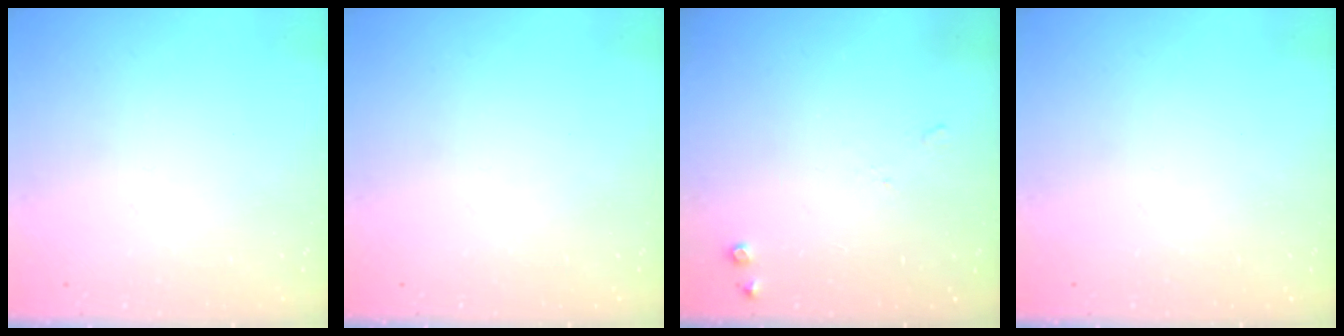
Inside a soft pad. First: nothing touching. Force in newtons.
{"total": 0.0}
{"total": 4.4, "press": 4.3, "slide": 0.7}
{"total": 0.0}